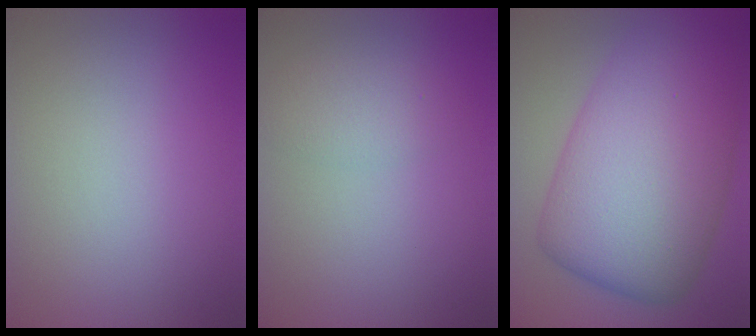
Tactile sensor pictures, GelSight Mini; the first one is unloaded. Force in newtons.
{"total": 1.9, "press": 1.9, "slide": 0.1}
{"total": 13.5, "press": 13.5, "slide": 0.2}